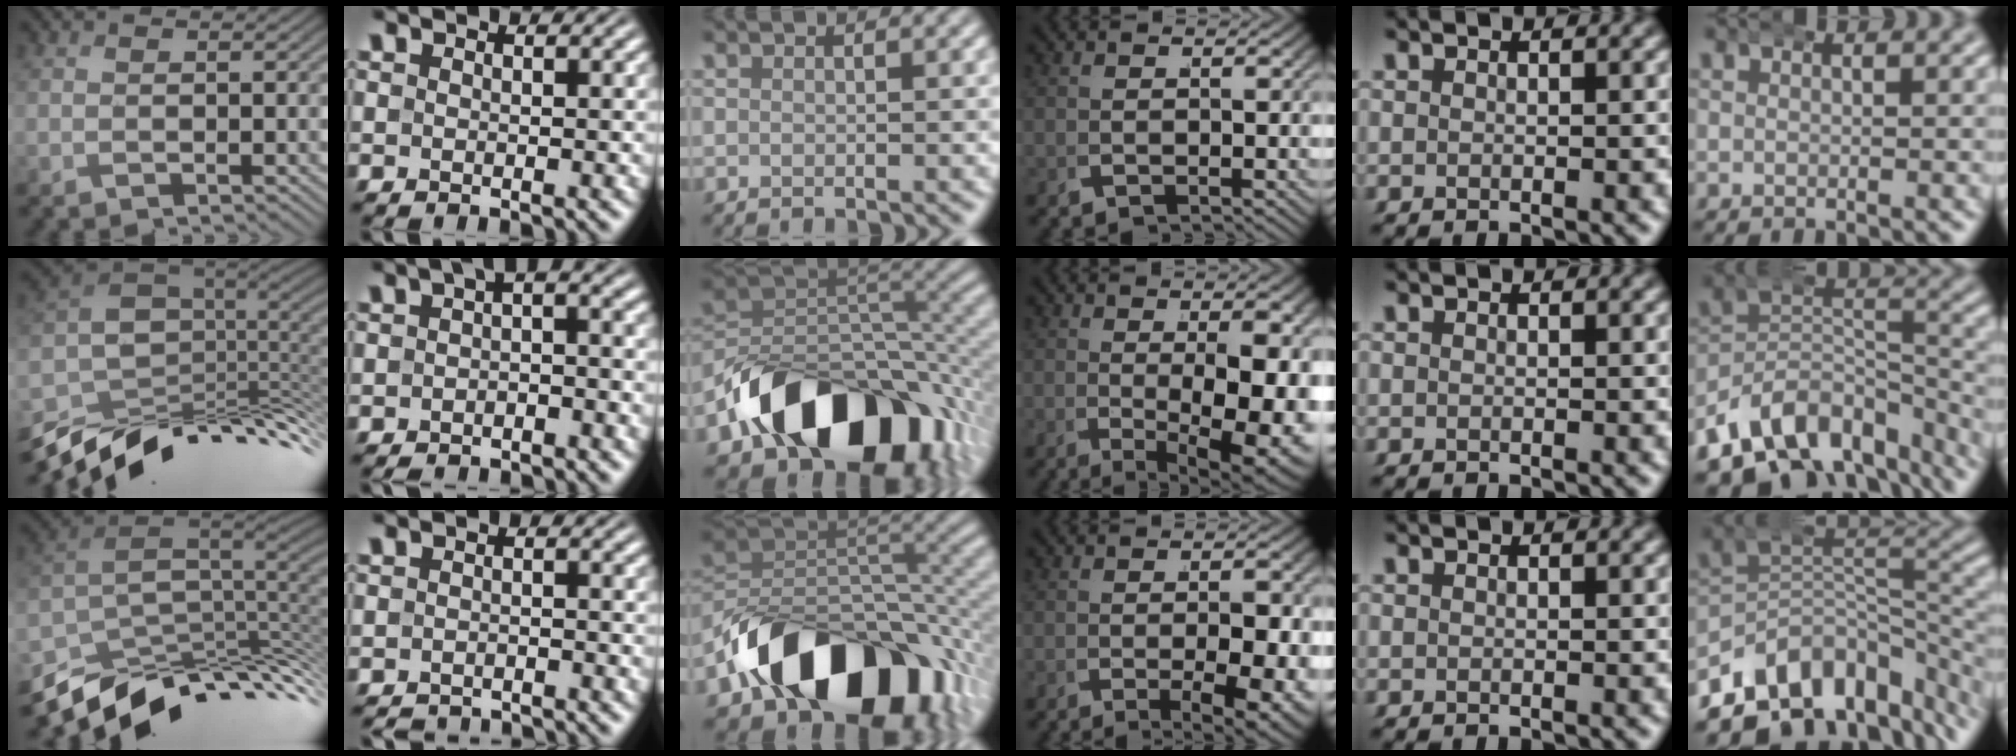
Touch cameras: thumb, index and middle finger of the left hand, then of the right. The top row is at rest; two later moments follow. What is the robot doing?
{"motion": "wrap", "object": "arm wrap"}